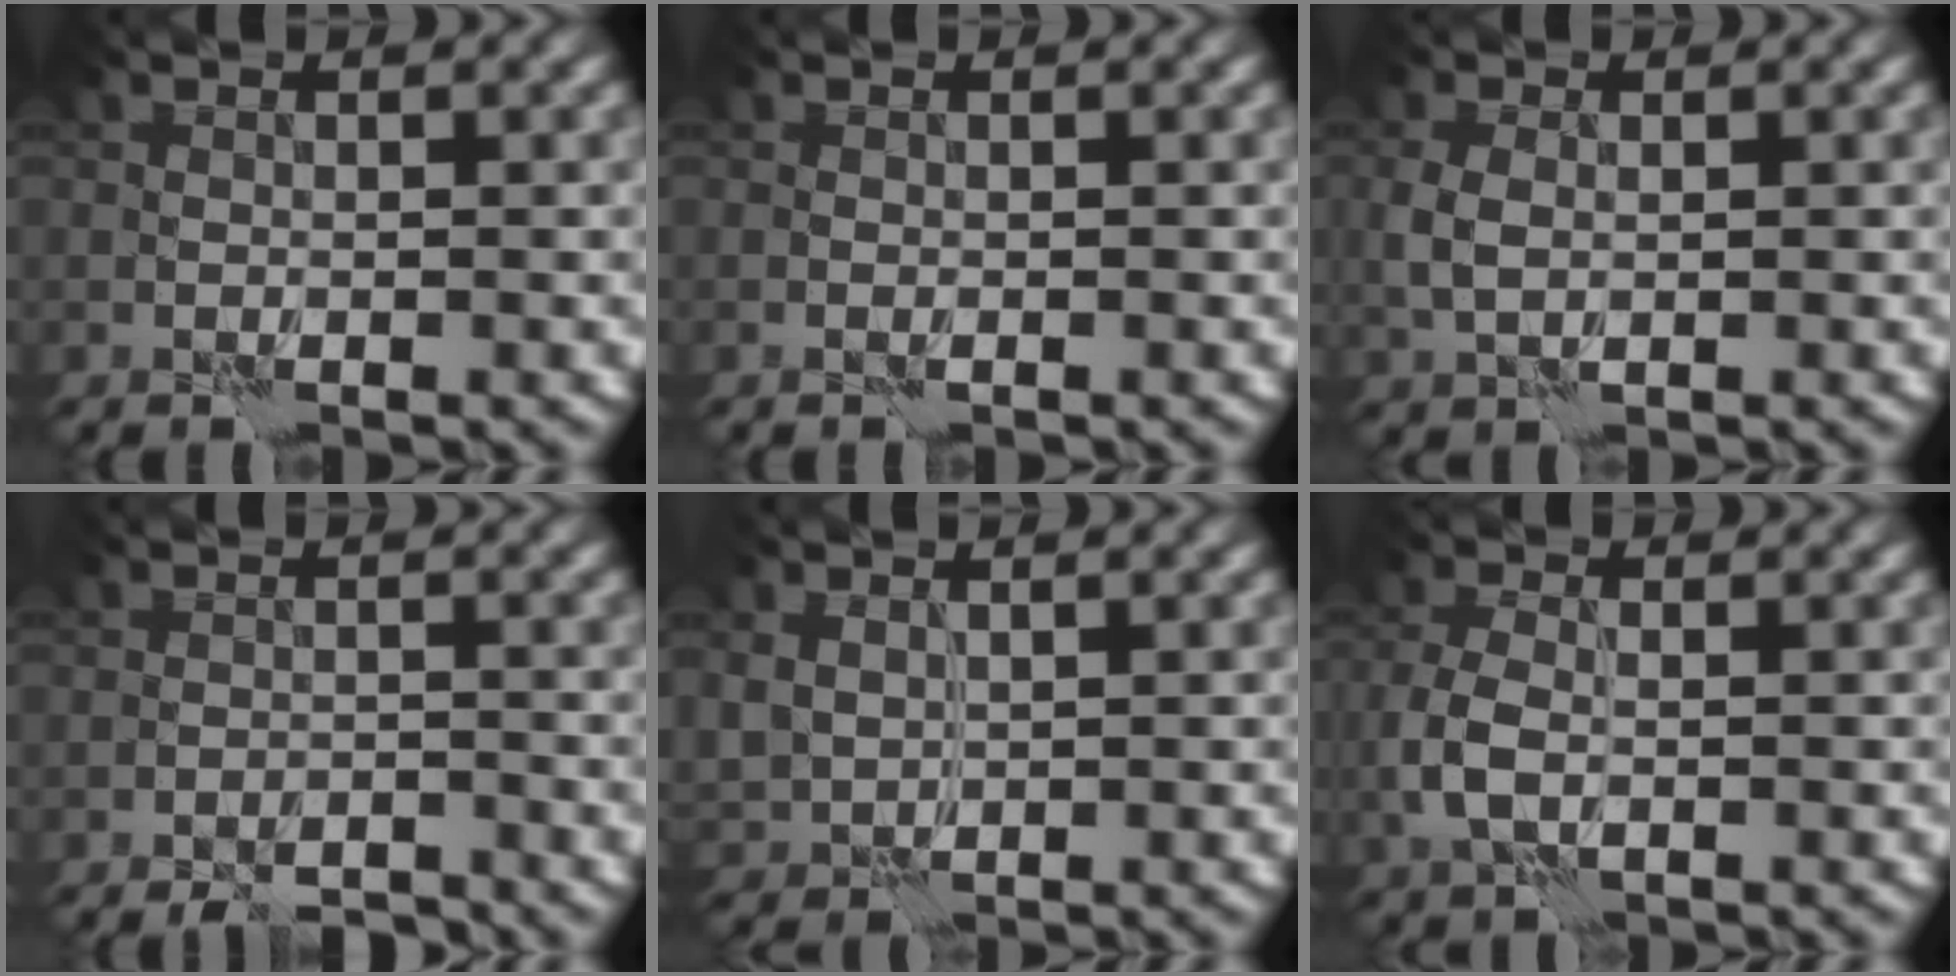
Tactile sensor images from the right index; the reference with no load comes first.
{"total": 0.0}
{"total": 1.9, "force": [0.4, 1.3, 1.3], "torque": [-0.035, -0.002, 0.009]}
{"total": 3.3, "force": [-3.0, 0.7, 1.1], "torque": [-0.012, -0.004, -0.047]}
{"total": 1.8, "force": [1.0, 1.3, 0.7], "torque": [-0.024, -0.005, 0.024]}
{"total": 2.9, "force": [-0.3, 1.8, 2.3], "torque": [-0.057, -0.002, -0.009]}